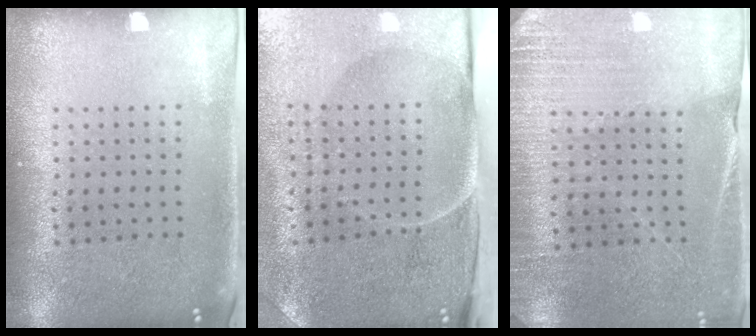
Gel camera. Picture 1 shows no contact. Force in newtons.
{"total": 5.0, "press": 4.0, "slide": 3.0}
{"total": 2.9, "press": 2.9, "slide": 0.2}